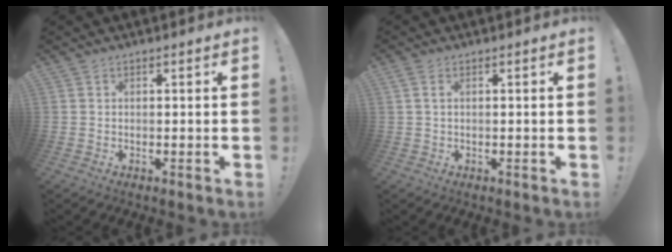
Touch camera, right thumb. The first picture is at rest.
{"total": 2.1, "force": [0.8, 0.9, 1.7], "torque": [-0.041, 0.005, 0.016]}